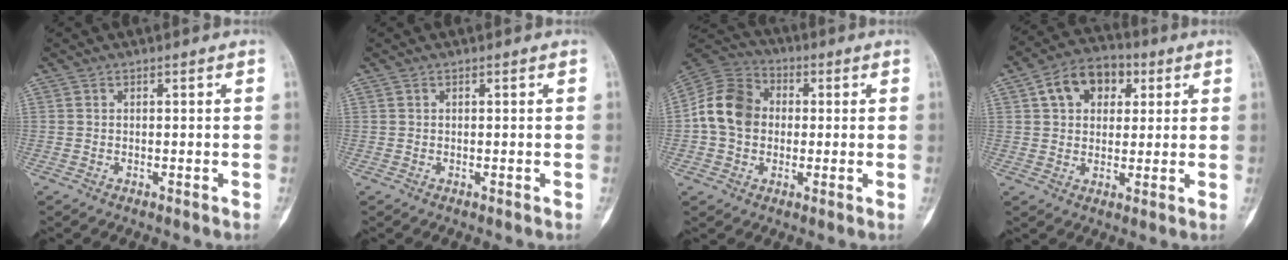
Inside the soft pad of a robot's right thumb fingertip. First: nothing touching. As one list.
[{"total": 0.0}, {"total": 11.9, "force": [0.2, 9.7, 6.9], "torque": [-0.113, 0.028, -0.008]}, {"total": 10.7, "force": [3.6, 7.7, 6.5], "torque": [-0.075, 0.007, 0.050]}]